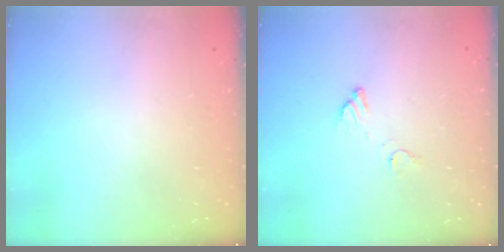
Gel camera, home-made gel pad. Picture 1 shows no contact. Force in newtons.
{"total": 4.1, "press": 4.1, "slide": 0.2}